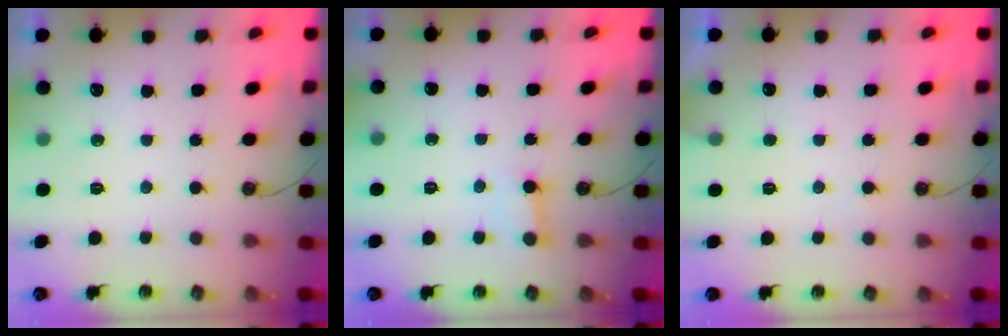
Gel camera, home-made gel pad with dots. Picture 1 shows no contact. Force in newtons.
{"total": 2.9, "press": 2.9, "slide": 0.2}
{"total": 5.6, "press": 5.6, "slide": 0.3}